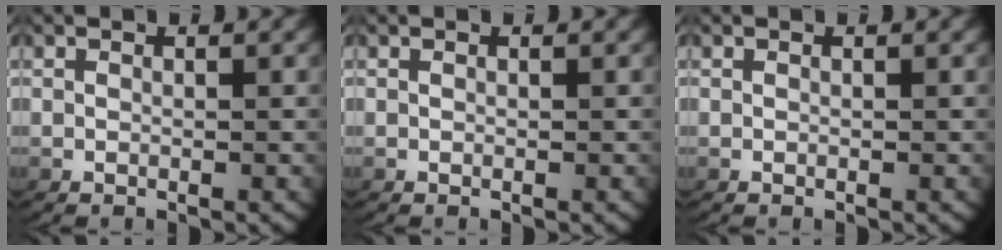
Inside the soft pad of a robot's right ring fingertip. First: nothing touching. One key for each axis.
{"total": 0.0}
{"total": 0.0}